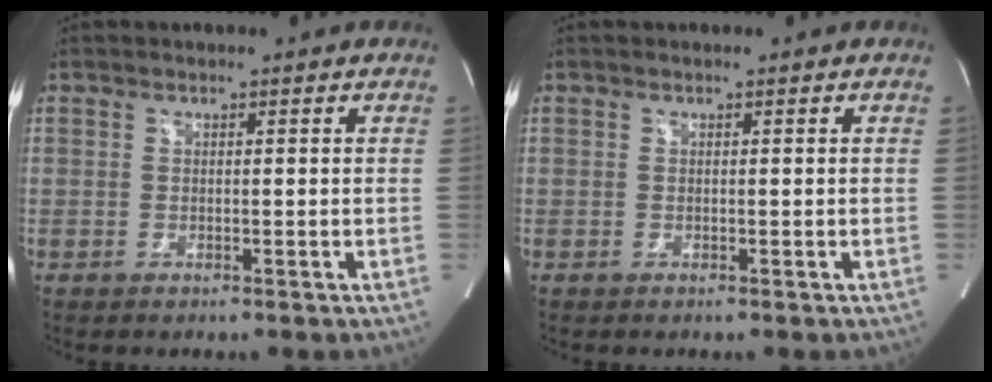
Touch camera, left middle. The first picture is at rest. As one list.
[{"total": 0.0}]